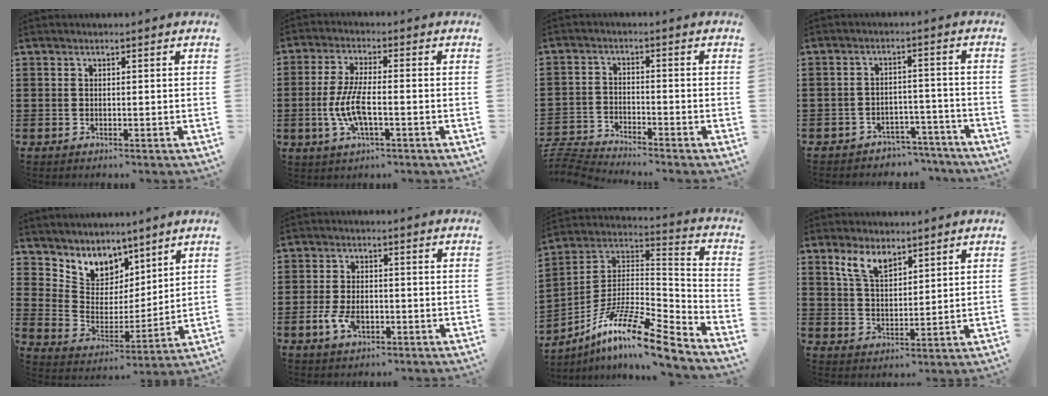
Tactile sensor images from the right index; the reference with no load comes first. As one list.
[{"total": 6.9, "force": [-1.5, 2.1, 6.4], "torque": [-0.144, -0.009, -0.034]}, {"total": 4.0, "force": [-4.0, 0.0, 0.2], "torque": [-0.028, -0.008, -0.091]}, {"total": 3.5, "force": [-3.4, 1.0, 0.5], "torque": [-0.010, 0.010, -0.069]}, {"total": 6.4, "force": [5.0, 4.0, -1.1], "torque": [-0.030, -0.053, 0.092]}, {"total": 4.3, "force": [-1.3, 2.3, 3.3], "torque": [-0.079, -0.005, -0.025]}, {"total": 12.7, "force": [-8.9, 2.3, 8.7], "torque": [-0.169, 0.007, -0.174]}, {"total": 5.7, "force": [4.0, 2.6, 3.2], "torque": [-0.076, 0.006, 0.074]}]